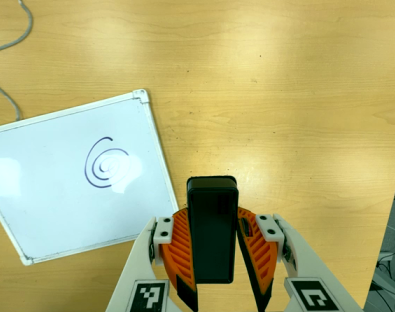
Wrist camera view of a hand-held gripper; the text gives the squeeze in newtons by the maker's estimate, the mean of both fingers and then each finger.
{"total": 8.0, "left": 6.3, "right": 9.7}